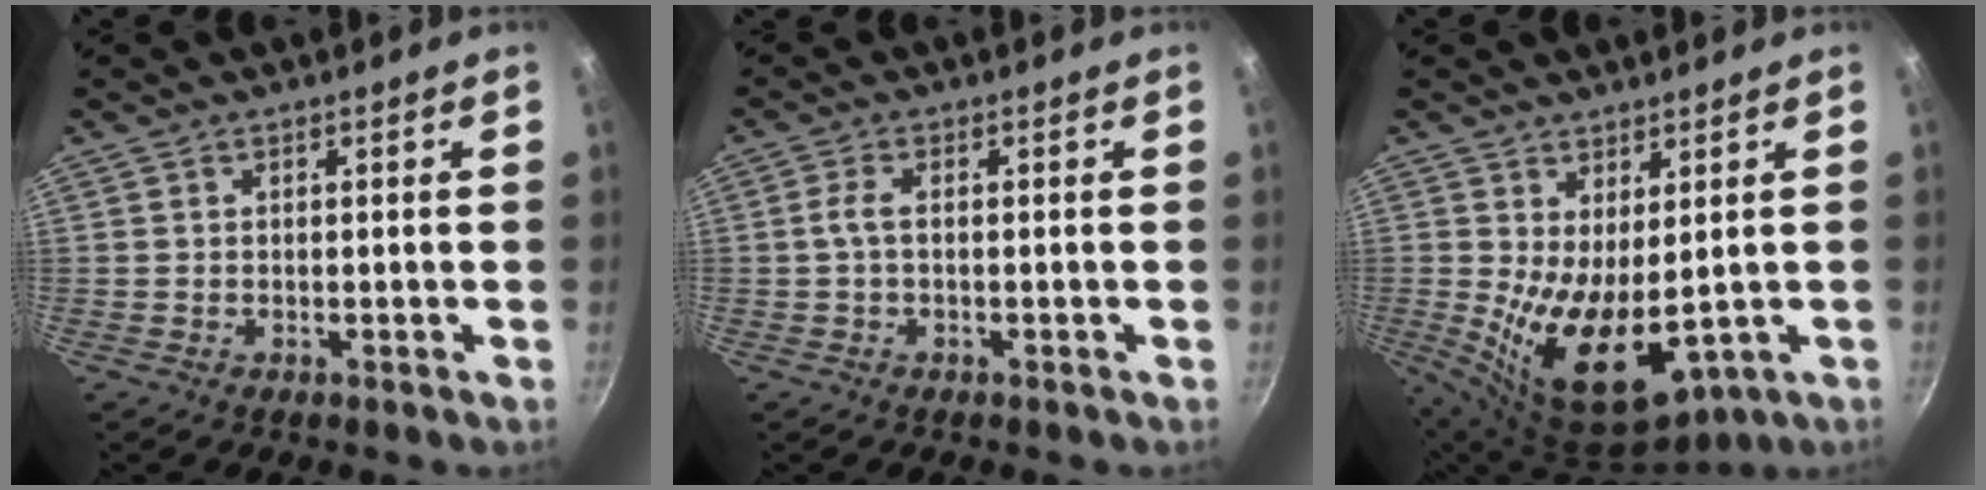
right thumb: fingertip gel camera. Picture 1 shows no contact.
{"total": 2.5, "force": [-0.2, 0.9, 2.4], "torque": [-0.062, 0.008, -0.007]}
{"total": 12.3, "force": [0.4, 6.2, 10.6], "torque": [-0.162, -0.038, 0.030]}